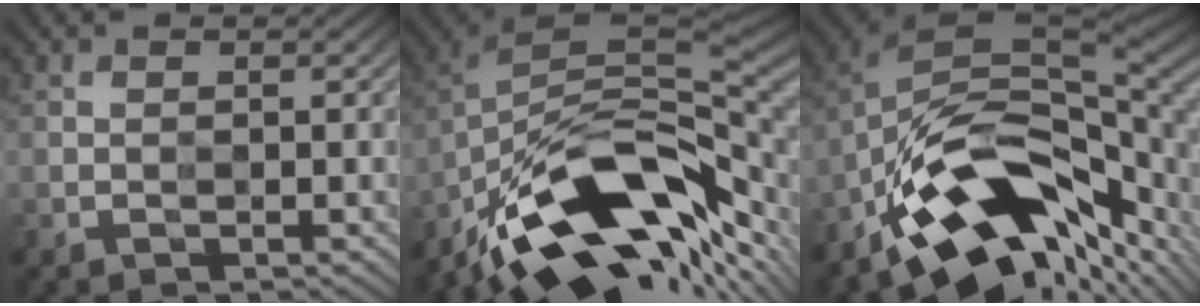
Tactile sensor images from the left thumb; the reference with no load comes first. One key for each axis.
{"total": 14.9, "fx": -8.8, "fy": 5.7, "fz": 10.6, "tx": -0.201, "ty": 0.004, "tz": -0.165}
{"total": 14.2, "fx": -7.8, "fy": 5.6, "fz": 10.5, "tx": -0.183, "ty": 0.012, "tz": -0.146}